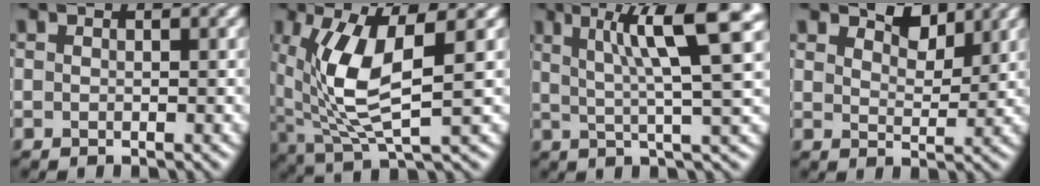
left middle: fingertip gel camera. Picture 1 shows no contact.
{"total": 7.6, "force": [1.8, 2.4, 7.0], "torque": [-0.154, -0.003, 0.040]}
{"total": 8.3, "force": [3.7, 1.2, 7.3], "torque": [-0.099, 0.021, 0.057]}
{"total": 3.3, "force": [2.7, 1.3, 1.3], "torque": [-0.019, 0.005, 0.033]}